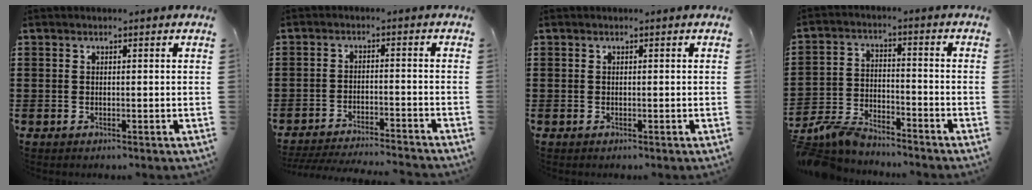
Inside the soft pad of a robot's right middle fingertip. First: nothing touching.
{"total": 4.1, "force": [-4.0, -0.2, 0.8], "torque": [-0.022, -0.006, -0.084]}
{"total": 0.0}
{"total": 6.2, "force": [-5.9, 1.3, 1.5], "torque": [-0.050, 0.002, -0.121]}